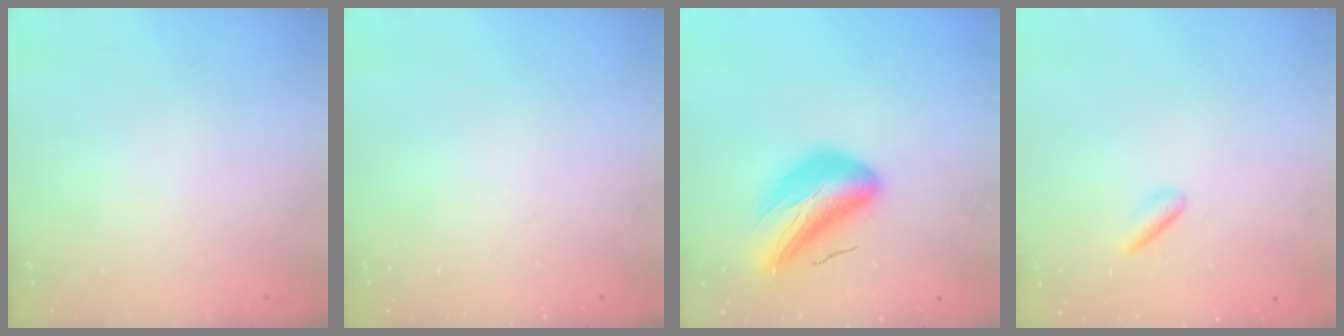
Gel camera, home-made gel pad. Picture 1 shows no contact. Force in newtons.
{"total": 0.0}
{"total": 12.1, "press": 11.6, "slide": 3.5}
{"total": 3.9, "press": 3.8, "slide": 0.9}